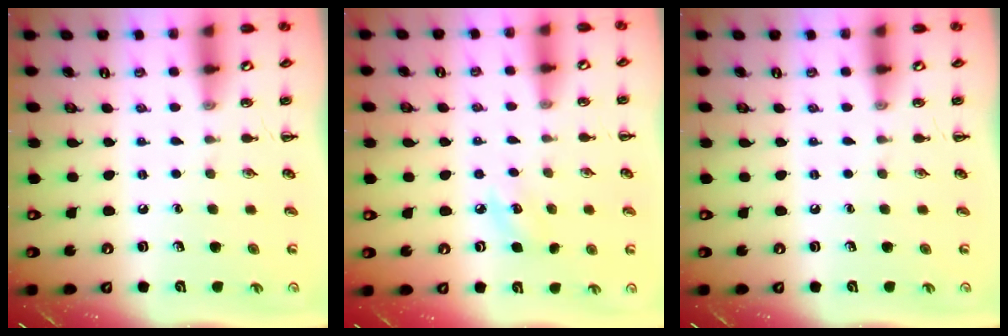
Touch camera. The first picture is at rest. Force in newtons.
{"total": 5.9, "press": 5.6, "slide": 1.8}
{"total": 0.0}